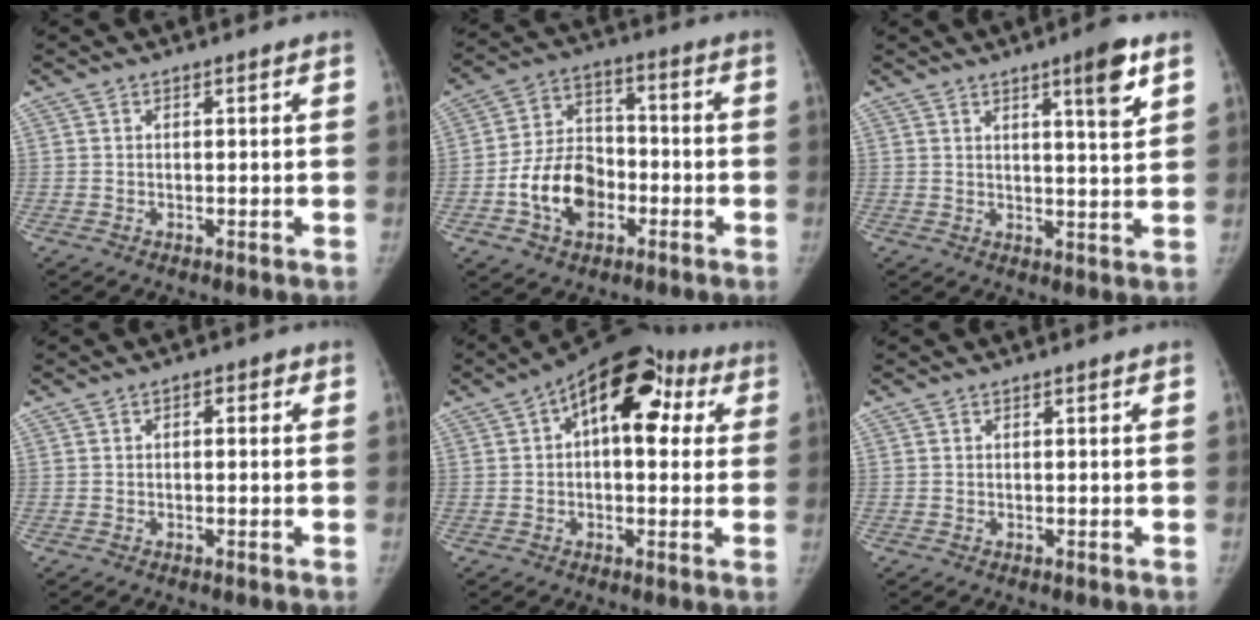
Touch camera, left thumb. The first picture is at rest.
{"total": 12.8, "force": [-4.2, 9.1, 8.0], "torque": [-0.115, 0.029, -0.076]}
{"total": 7.1, "force": [3.9, 0.9, 5.9], "torque": [-0.079, -0.025, 0.057]}
{"total": 2.0, "force": [0.4, 1.2, 1.6], "torque": [-0.010, 0.005, -0.002]}
{"total": 15.8, "force": [4.5, 8.8, 12.4], "torque": [-0.136, 0.032, 0.052]}
{"total": 0.0}